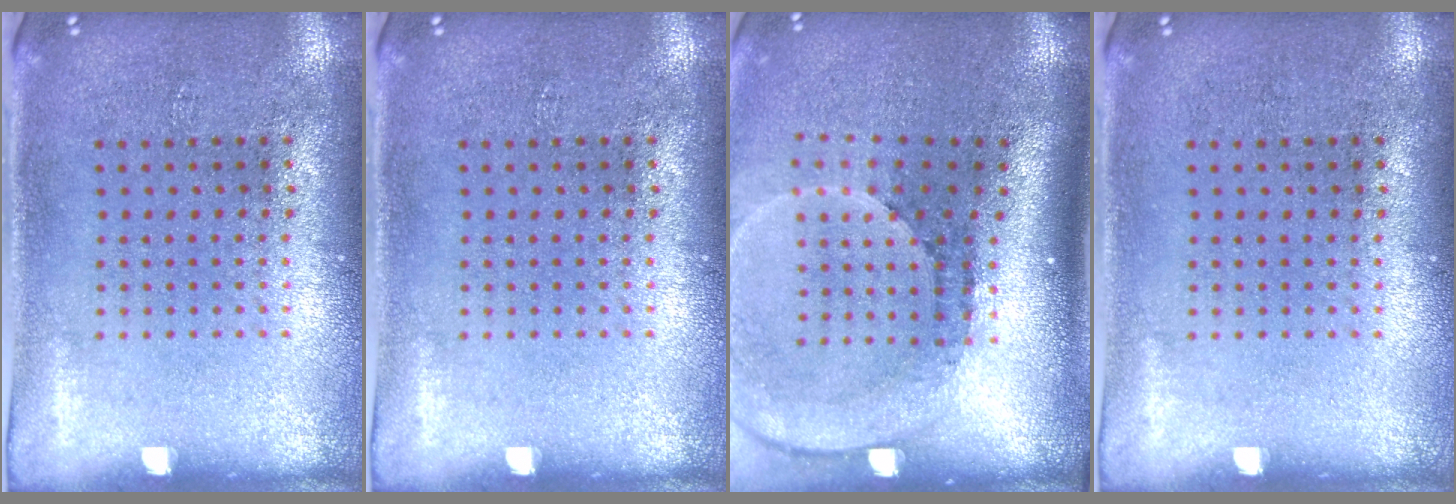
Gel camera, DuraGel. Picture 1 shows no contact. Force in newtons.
{"total": 0.0}
{"total": 2.7, "press": 1.8, "slide": 1.9}
{"total": 0.0}